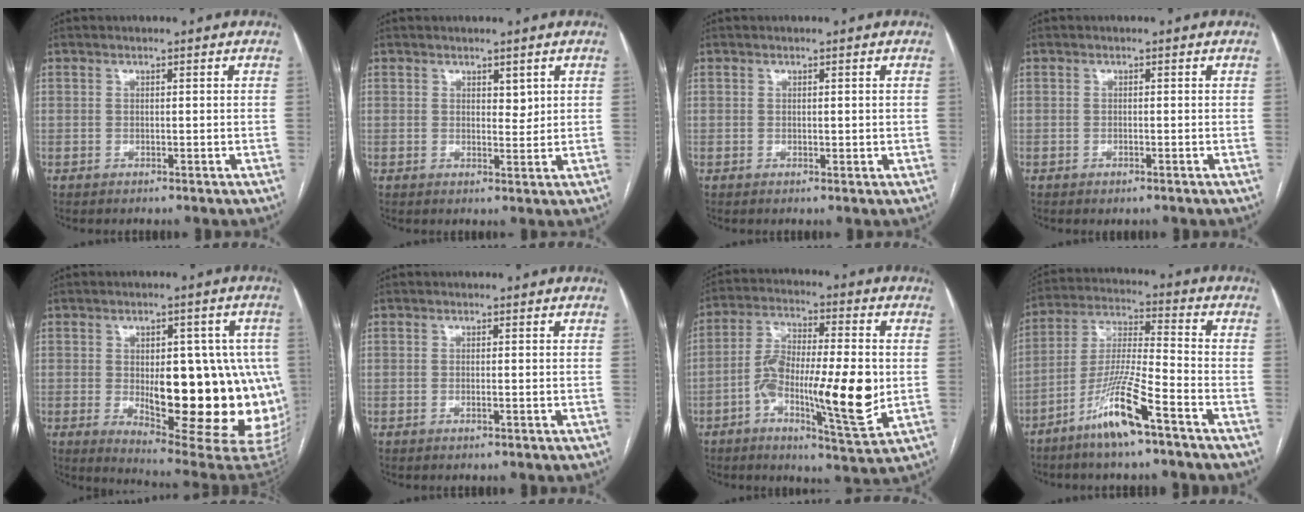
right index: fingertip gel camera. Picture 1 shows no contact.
{"total": 2.0, "force": [1.0, 1.0, 1.3], "torque": [-0.016, -0.006, 0.019]}
{"total": 1.0, "force": [0.2, 0.6, 0.8], "torque": [-0.008, 0.000, 0.005]}
{"total": 0.7, "force": [-0.5, 0.2, 0.5], "torque": [-0.009, -0.002, -0.004]}
{"total": 21.7, "force": [-2.2, 7.7, 20.2], "torque": [-0.181, 0.014, 0.000]}
{"total": 0.7, "force": [-0.2, 0.0, 0.6], "torque": [-0.013, -0.001, -0.003]}
{"total": 15.3, "force": [-2.8, 3.0, 14.7], "torque": [-0.260, 0.002, -0.047]}
{"total": 11.6, "force": [-7.0, 0.3, 9.2], "torque": [-0.185, -0.015, -0.138]}